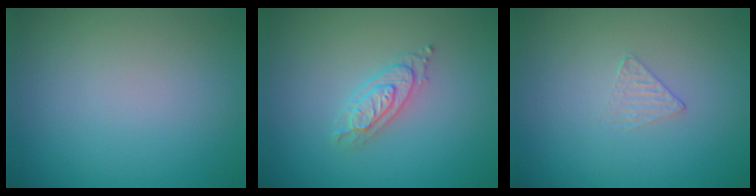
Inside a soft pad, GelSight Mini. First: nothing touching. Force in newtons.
{"total": 2.6, "press": 2.6, "slide": 0.5}
{"total": 1.0, "press": 0.3, "slide": 0.9}